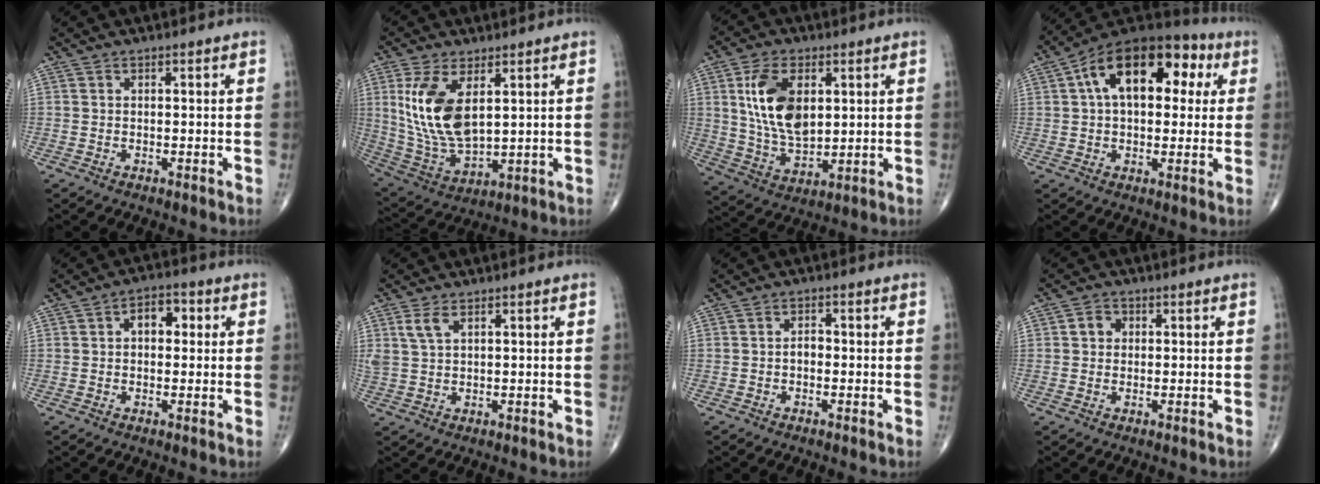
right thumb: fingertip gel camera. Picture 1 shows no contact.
{"total": 14.4, "force": [4.0, 7.2, 11.9], "torque": [-0.236, -0.020, 0.094]}
{"total": 13.7, "force": [3.3, 7.8, 10.8], "torque": [-0.188, -0.016, 0.070]}
{"total": 19.1, "force": [5.1, 10.9, 14.8], "torque": [-0.195, 0.033, 0.068]}
{"total": 5.3, "force": [0.9, 3.4, 3.9], "torque": [-0.037, 0.015, 0.005]}
{"total": 3.4, "force": [1.7, 1.6, 2.4], "torque": [-0.056, 0.000, 0.043]}
{"total": 1.6, "force": [-0.5, 1.1, 1.1], "torque": [-0.008, 0.006, -0.012]}
{"total": 2.6, "force": [0.4, 2.3, 1.2], "torque": [-0.007, 0.005, 0.003]}